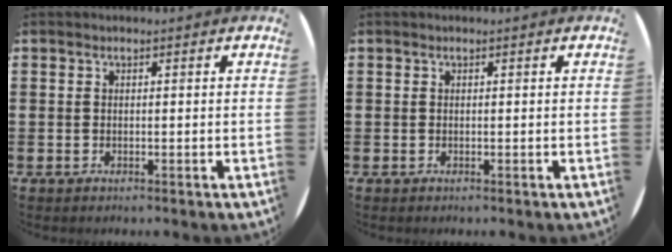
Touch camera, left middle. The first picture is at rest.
{"total": 0.0}